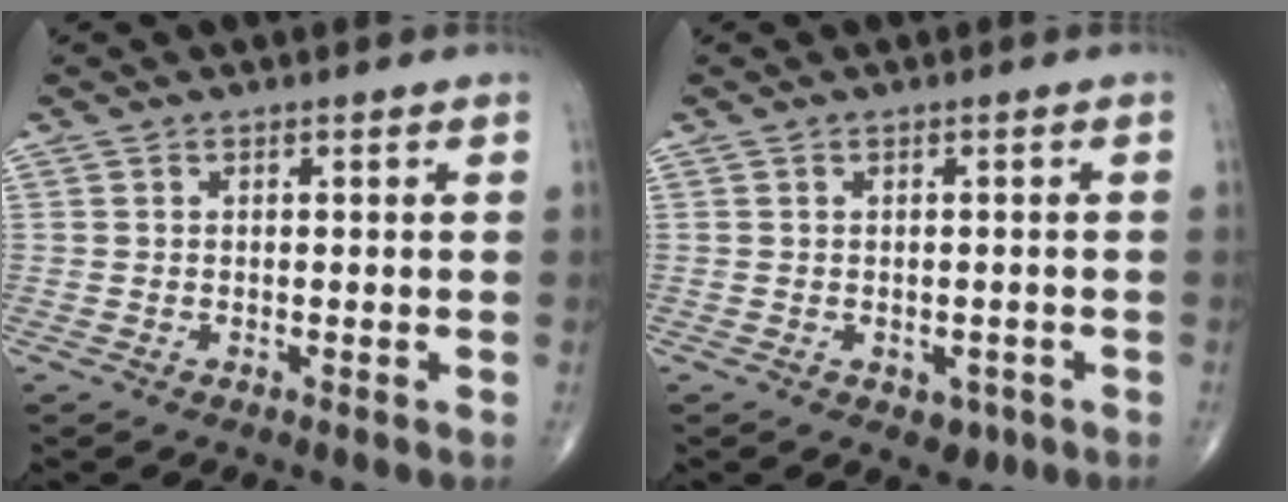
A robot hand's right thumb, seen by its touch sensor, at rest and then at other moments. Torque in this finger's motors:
{"motor_torque": [-0.07, 0.06, 0.11, 0.17, 0.05]}